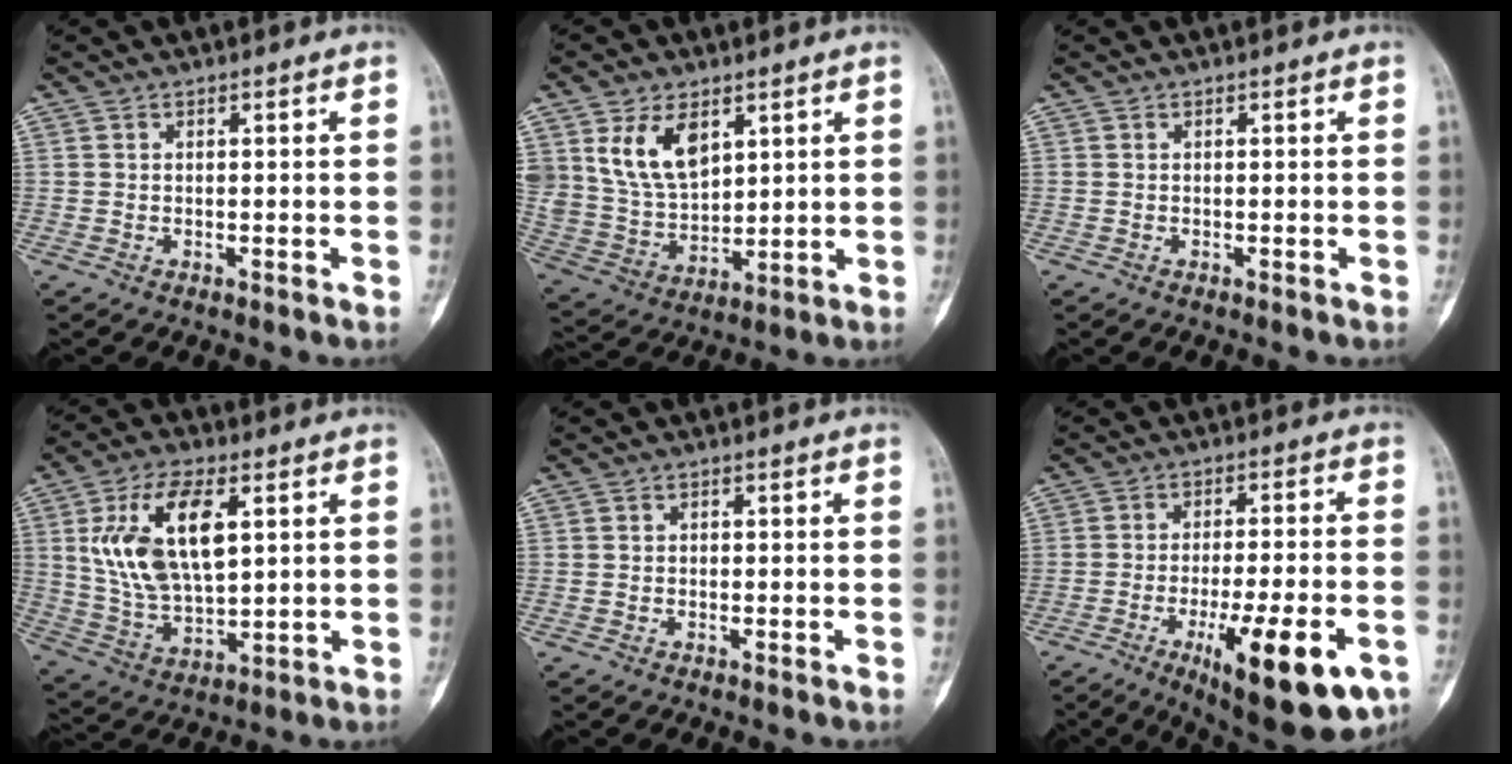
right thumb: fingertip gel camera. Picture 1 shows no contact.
{"total": 12.3, "force": [5.6, 7.5, 7.9], "torque": [-0.132, -0.023, 0.128]}
{"total": 0.0}
{"total": 16.6, "force": [4.7, 8.2, 13.7], "torque": [-0.251, -0.012, 0.097]}
{"total": 0.5, "force": [0.0, 0.5, 0.2], "torque": [0.002, 0.003, -0.001]}
{"total": 18.8, "force": [-8.1, 5.3, 16.1], "torque": [-0.197, 0.012, -0.109]}